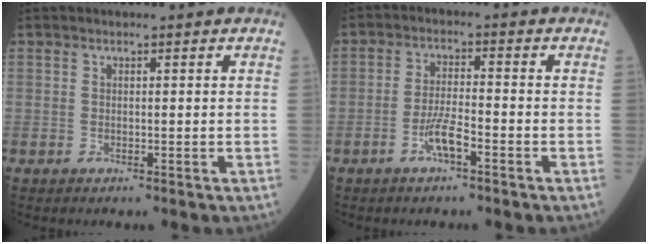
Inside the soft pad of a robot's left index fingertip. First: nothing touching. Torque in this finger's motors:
{"motor_torque": [0.65, 0.38, 0.31, 0.06]}